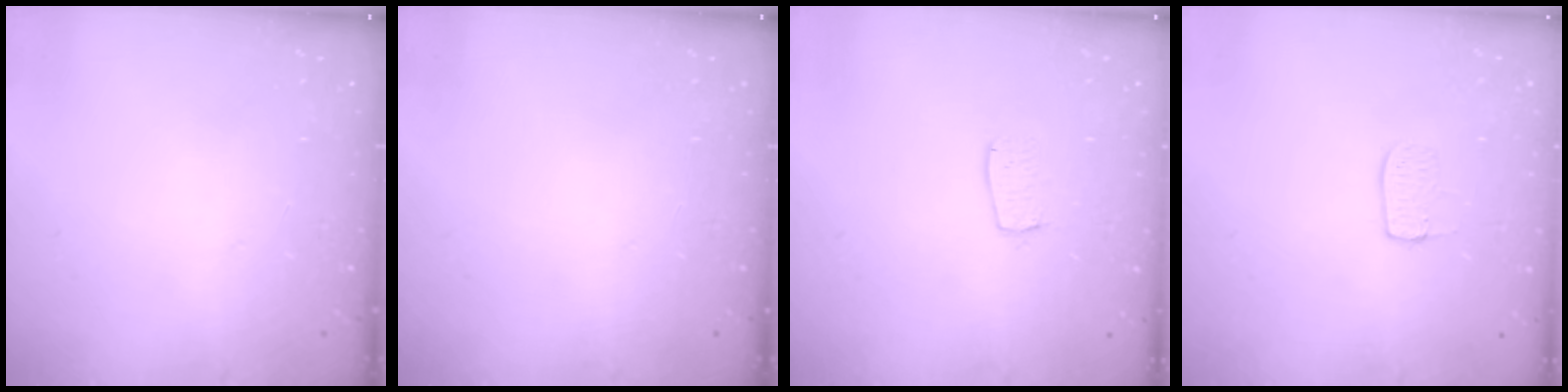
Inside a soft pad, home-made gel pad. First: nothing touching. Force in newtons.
{"total": 0.0}
{"total": 5.5, "press": 5.5, "slide": 0.3}
{"total": 6.3, "press": 6.3, "slide": 0.1}